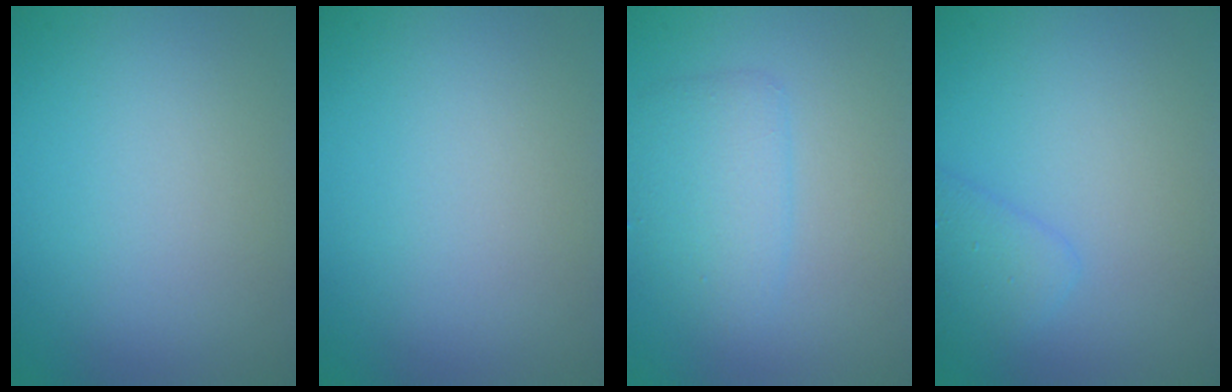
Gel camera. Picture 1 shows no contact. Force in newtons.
{"total": 0.0}
{"total": 2.9, "press": 2.9, "slide": 0.2}
{"total": 1.9, "press": 1.9, "slide": 0.1}